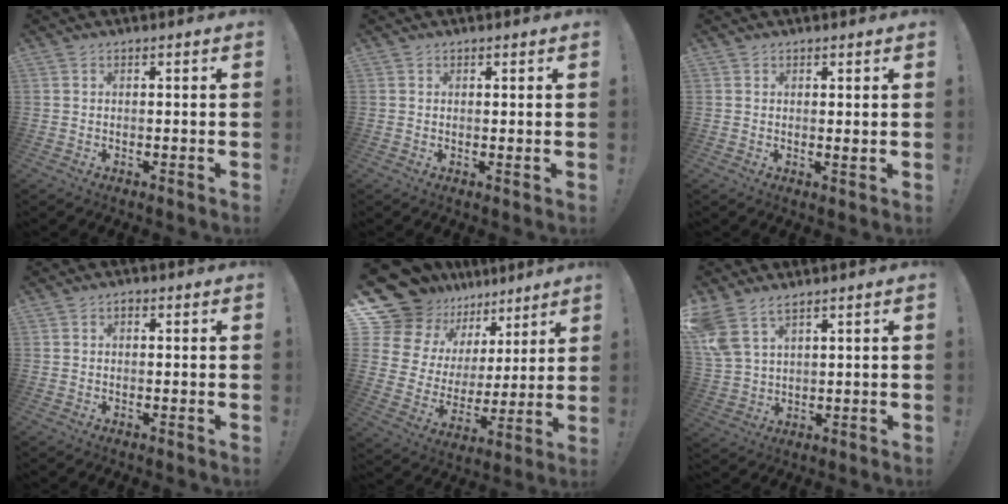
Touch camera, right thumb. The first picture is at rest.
{"total": 0.6, "force": [0.5, 0.2, 0.3], "torque": [0.009, -0.005, 0.006]}
{"total": 1.2, "force": [0.6, 0.4, 0.9], "torque": [-0.004, -0.006, 0.008]}
{"total": 0.9, "force": [-0.2, 0.7, 0.5], "torque": [-0.013, 0.005, -0.003]}
{"total": 14.5, "force": [11.3, 8.4, 3.6], "torque": [-0.078, -0.095, 0.225]}
{"total": 7.5, "force": [5.4, 3.4, 4.0], "torque": [-0.087, -0.021, 0.108]}